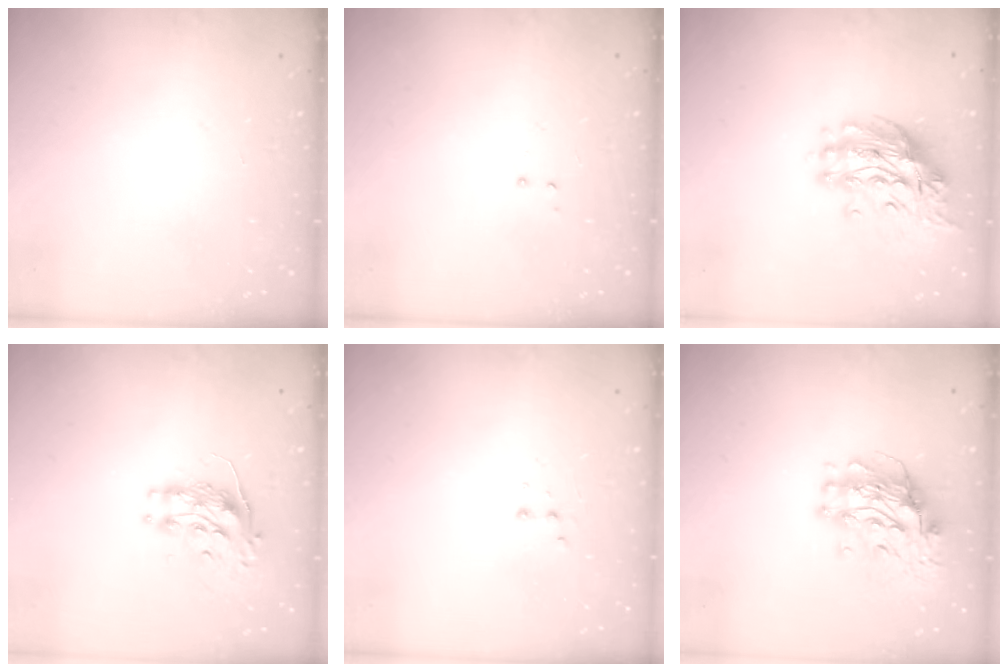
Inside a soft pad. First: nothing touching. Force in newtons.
{"total": 2.9, "press": 2.8, "slide": 0.6}
{"total": 14.5, "press": 14.4, "slide": 1.3}
{"total": 9.0, "press": 9.0, "slide": 0.4}
{"total": 2.5, "press": 2.4, "slide": 0.8}
{"total": 11.7, "press": 11.7, "slide": 1.1}